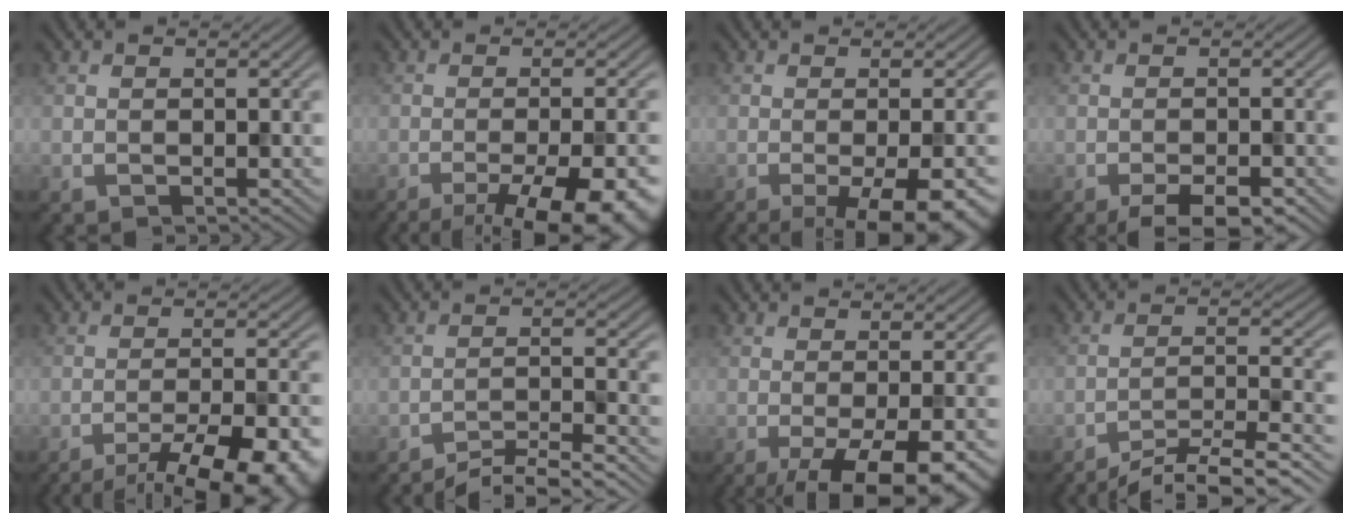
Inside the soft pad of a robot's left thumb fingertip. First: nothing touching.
{"total": 13.5, "force": [-7.9, 4.1, 10.2], "torque": [-0.122, -0.009, -0.087]}
{"total": 10.1, "force": [-4.3, 2.9, 8.7], "torque": [-0.100, -0.005, -0.052]}
{"total": 4.5, "force": [-3.0, 1.2, 3.2], "torque": [-0.047, 0.003, -0.044]}
{"total": 14.0, "force": [-10.3, 3.8, 8.7], "torque": [-0.119, -0.011, -0.123]}
{"total": 5.0, "force": [-4.3, 0.4, 2.5], "torque": [-0.045, 0.010, -0.081]}
{"total": 10.4, "force": [-4.6, 3.2, 8.8], "torque": [-0.123, -0.014, -0.061]}
{"total": 10.5, "force": [-9.0, 1.4, 5.2], "torque": [-0.087, -0.004, -0.136]}